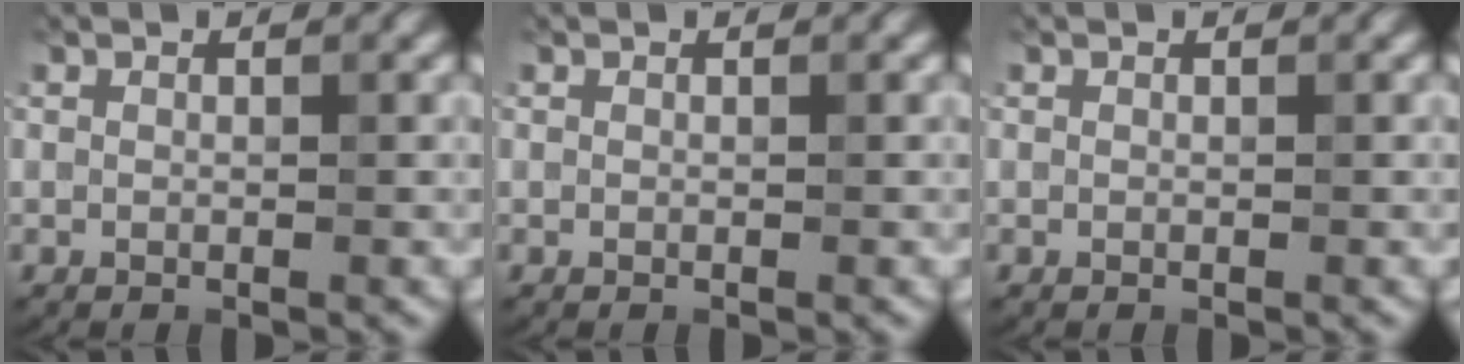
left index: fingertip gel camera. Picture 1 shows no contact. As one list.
[{"total": 0.0}, {"total": 0.0}]